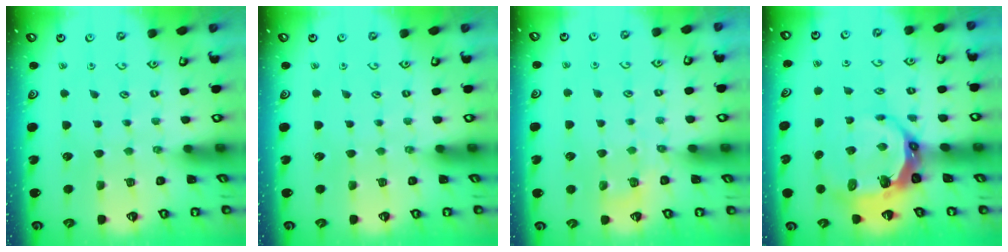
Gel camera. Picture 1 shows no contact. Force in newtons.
{"total": 0.0}
{"total": 3.4, "press": 2.8, "slide": 1.9}
{"total": 9.7, "press": 8.4, "slide": 4.8}